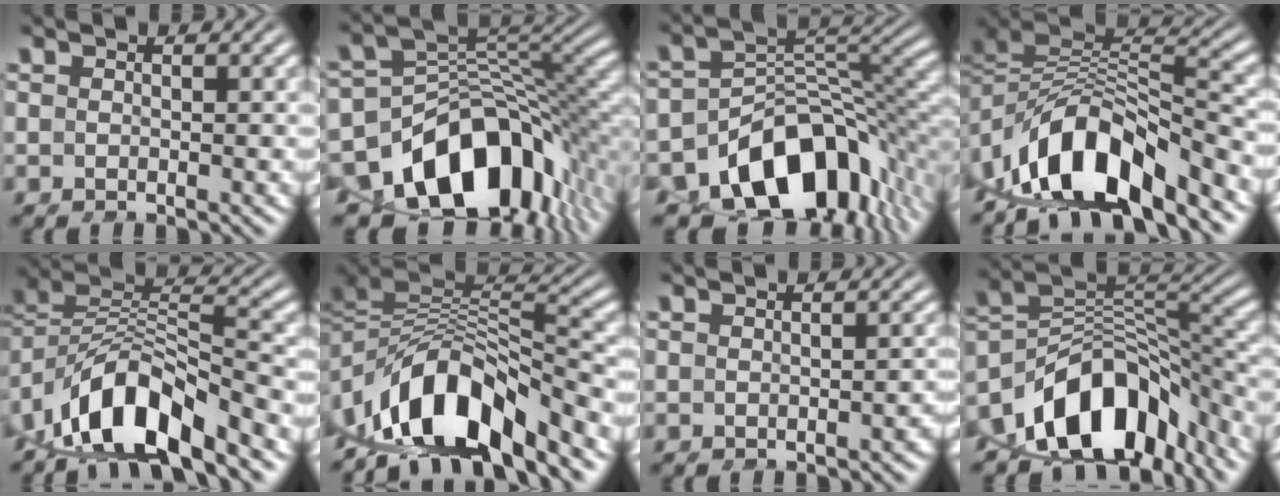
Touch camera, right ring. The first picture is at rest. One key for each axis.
{"total": 17.2, "fx": -5.6, "fy": 11.6, "fz": 11.4, "tx": -0.190, "ty": -0.041, "tz": -0.073}
{"total": 15.9, "fx": -6.7, "fy": 10.3, "fz": 10.0, "tx": -0.154, "ty": -0.038, "tz": -0.093}
{"total": 11.3, "fx": -2.5, "fy": 7.6, "fz": 7.9, "tx": -0.135, "ty": -0.019, "tz": -0.034}
{"total": 9.4, "fx": -2.1, "fy": 6.4, "fz": 6.6, "tx": -0.121, "ty": -0.021, "tz": -0.029}
{"total": 12.4, "fx": -2.5, "fy": 8.4, "fz": 8.8, "tx": -0.150, "ty": -0.017, "tz": -0.033}
{"total": 1.1, "fx": -1.0, "fy": 0.2, "fz": 0.4, "tx": -0.006, "ty": 0.003, "tz": -0.014}
{"total": 13.5, "fx": -3.9, "fy": 8.7, "fz": 9.6, "tx": -0.170, "ty": -0.036, "tz": -0.043}